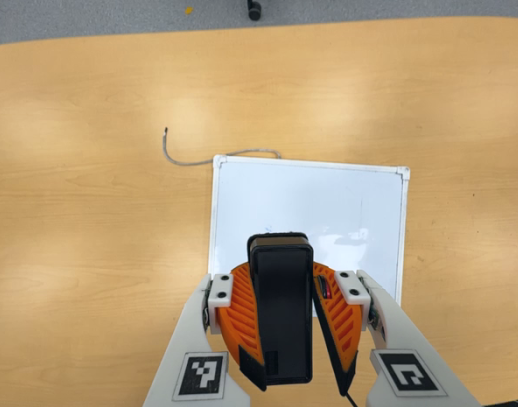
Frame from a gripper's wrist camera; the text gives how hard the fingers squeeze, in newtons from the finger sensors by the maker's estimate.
{"total": 11.3, "left": 10.3, "right": 12.2}